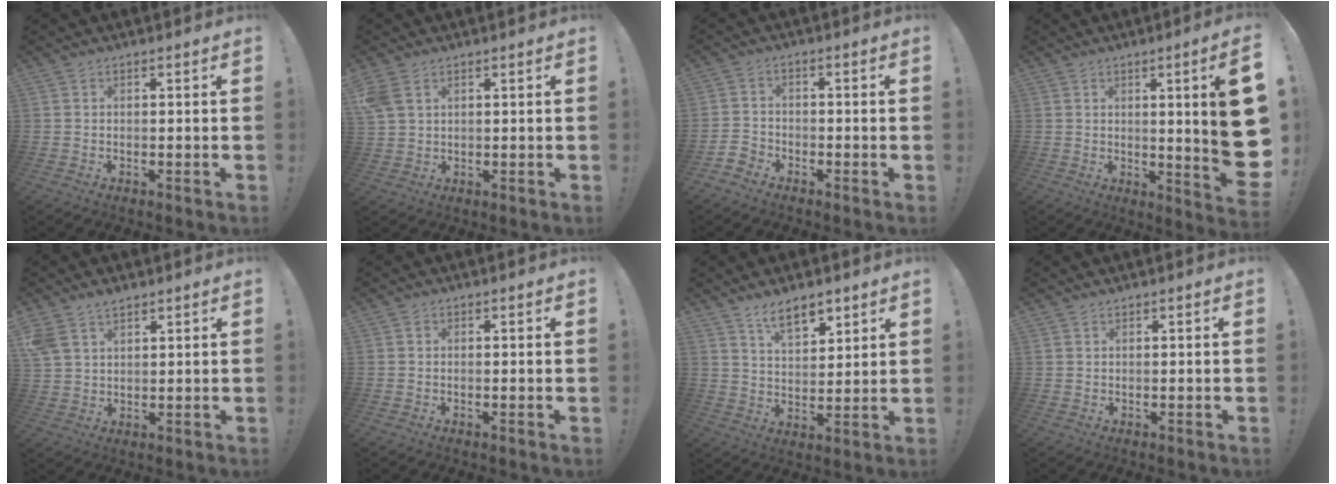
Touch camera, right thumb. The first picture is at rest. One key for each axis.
{"total": 5.0, "fx": 2.7, "fy": 2.9, "fz": 2.9, "tx": -0.044, "ty": -0.006, "tz": 0.056}
{"total": 3.7, "fx": -3.2, "fy": 1.7, "fz": 0.9, "tx": -0.021, "ty": 0.009, "tz": -0.062}
{"total": 14.6, "fx": 1.0, "fy": 0.5, "fz": 14.6, "tx": -0.195, "ty": -0.027, "tz": 0.014}
{"total": 6.0, "fx": 4.6, "fy": 3.1, "fz": 2.3, "tx": -0.040, "ty": -0.019, "tz": 0.090}
{"total": 0.0}
{"total": 9.3, "fx": 6.7, "fy": 3.8, "fz": 5.1, "tx": -0.068, "ty": -0.039, "tz": 0.123}
{"total": 0.8, "fx": 0.8, "fy": 0.2, "fz": 0.2, "tx": -0.004, "ty": -0.001, "tz": 0.015}